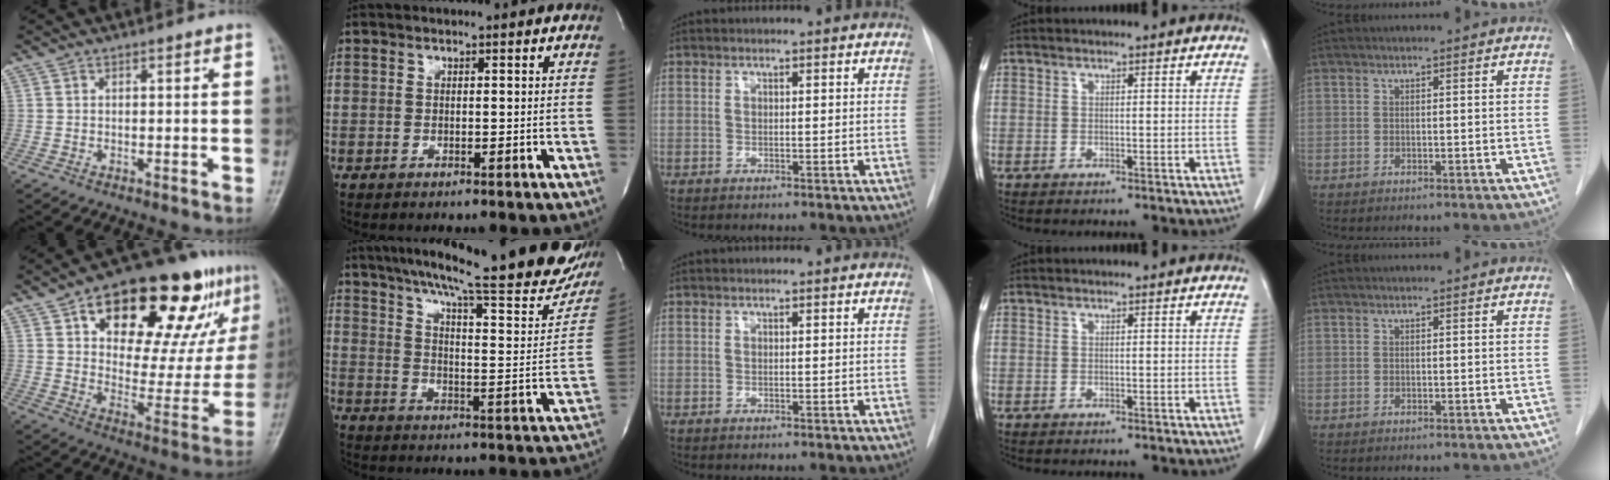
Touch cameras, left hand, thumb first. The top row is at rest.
{"thumb": {"total": 29.1, "force": [14.7, 13.4, 21.2], "torque": [-0.257, -0.010, 0.227]}, "index": {"total": 30.5, "force": [24.2, 4.1, 18.0], "torque": [-0.263, -0.044, 0.312]}}